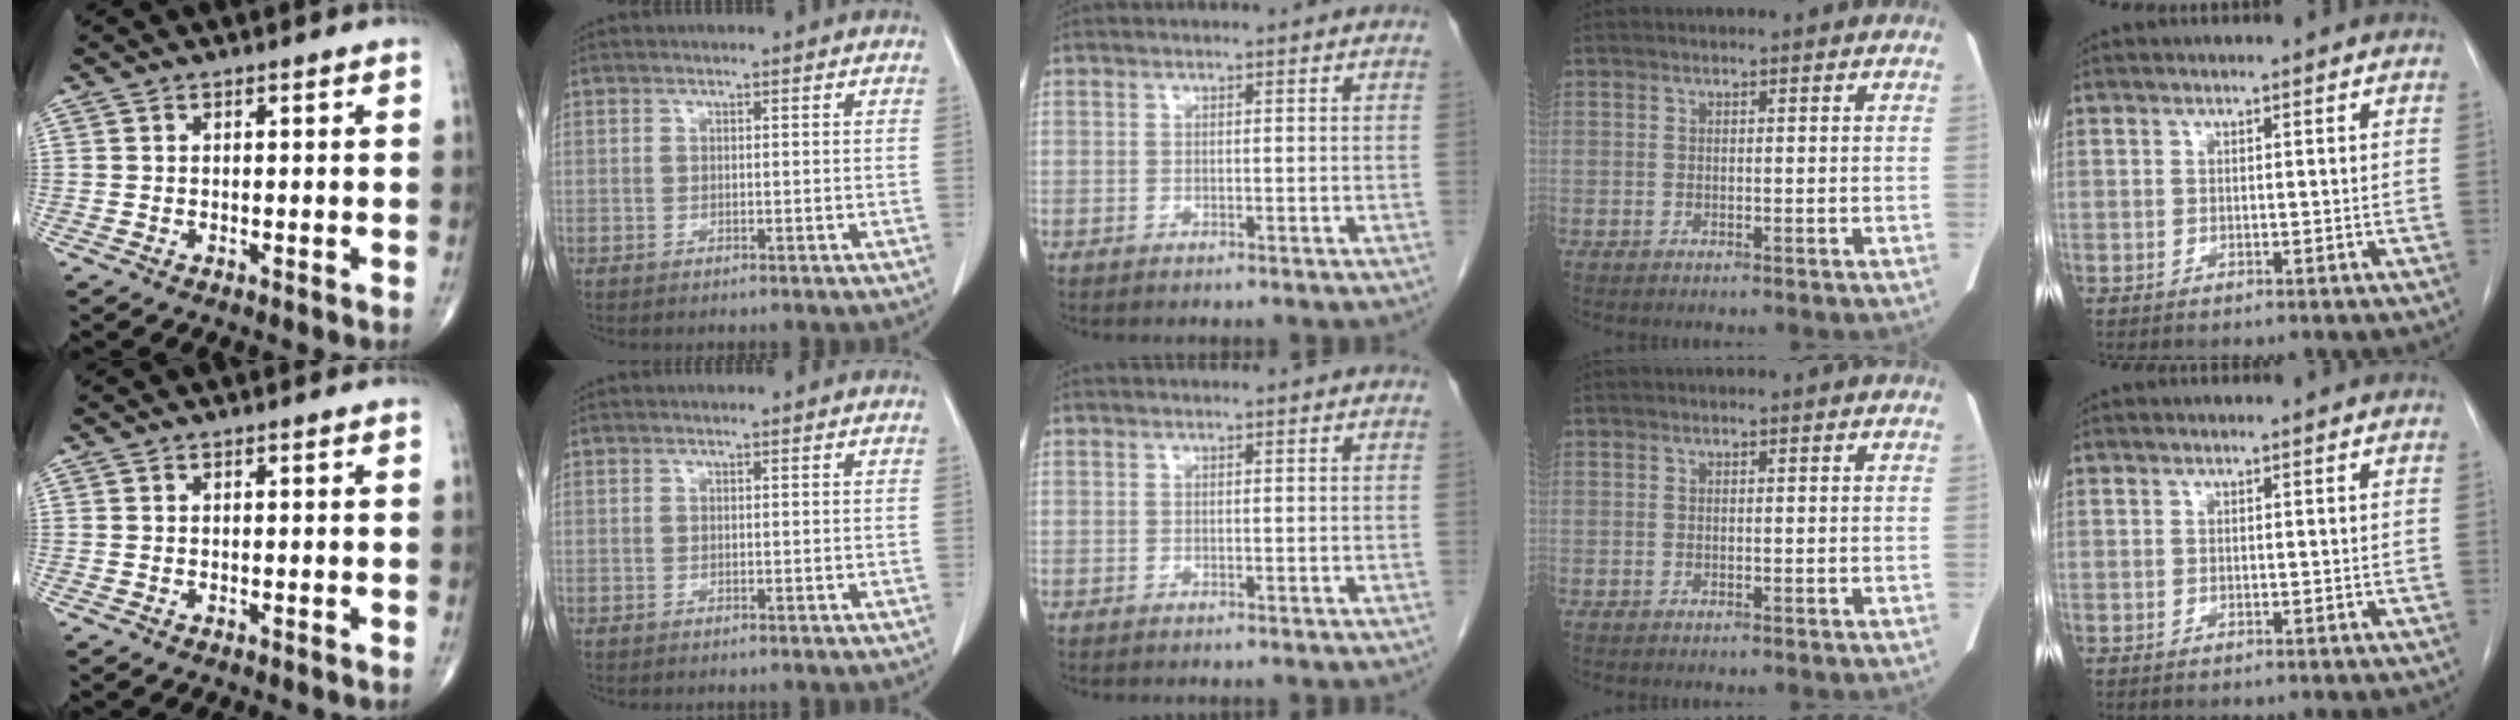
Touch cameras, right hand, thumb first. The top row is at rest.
{}